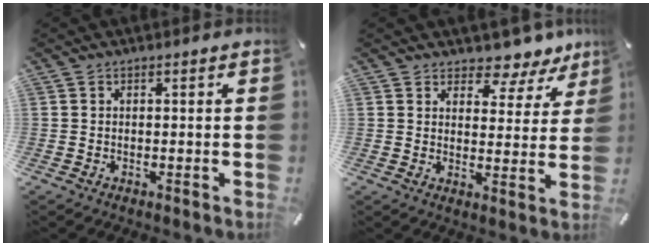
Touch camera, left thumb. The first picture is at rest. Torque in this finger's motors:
{"motor_torque": [-0.11, 0.01, 0.06, 0.06, -0.01]}